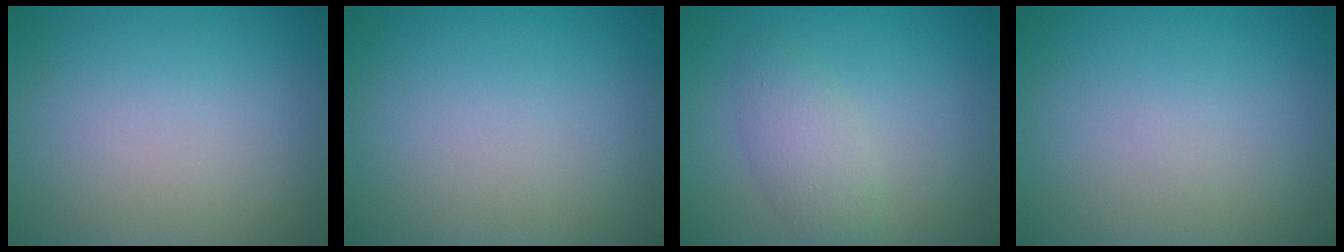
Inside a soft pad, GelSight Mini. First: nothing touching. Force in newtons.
{"total": 0.0}
{"total": 2.6, "press": 2.6, "slide": 0.1}
{"total": 0.0}